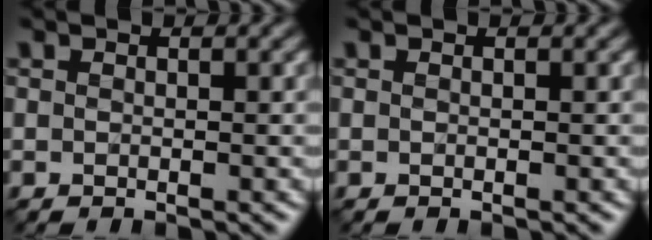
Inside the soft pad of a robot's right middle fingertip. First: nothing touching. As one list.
[{"total": 0.0}]